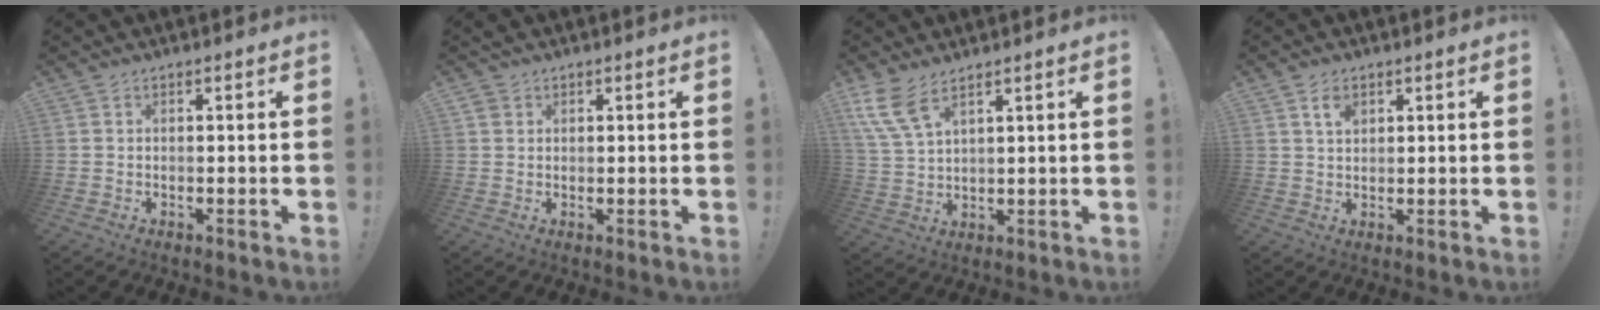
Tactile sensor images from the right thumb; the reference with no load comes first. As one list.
[{"total": 1.9, "force": [1.3, 1.3, 0.4], "torque": [-0.001, -0.004, 0.025]}, {"total": 8.9, "force": [6.0, 3.6, 5.5], "torque": [-0.116, -0.021, 0.116]}, {"total": 4.0, "force": [2.0, 2.3, 2.5], "torque": [-0.033, -0.007, 0.034]}]